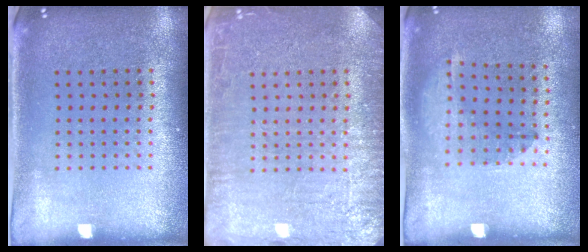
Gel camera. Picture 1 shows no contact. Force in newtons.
{"total": 4.7, "press": 4.7, "slide": 0.7}
{"total": 1.3, "press": 0.9, "slide": 1.0}